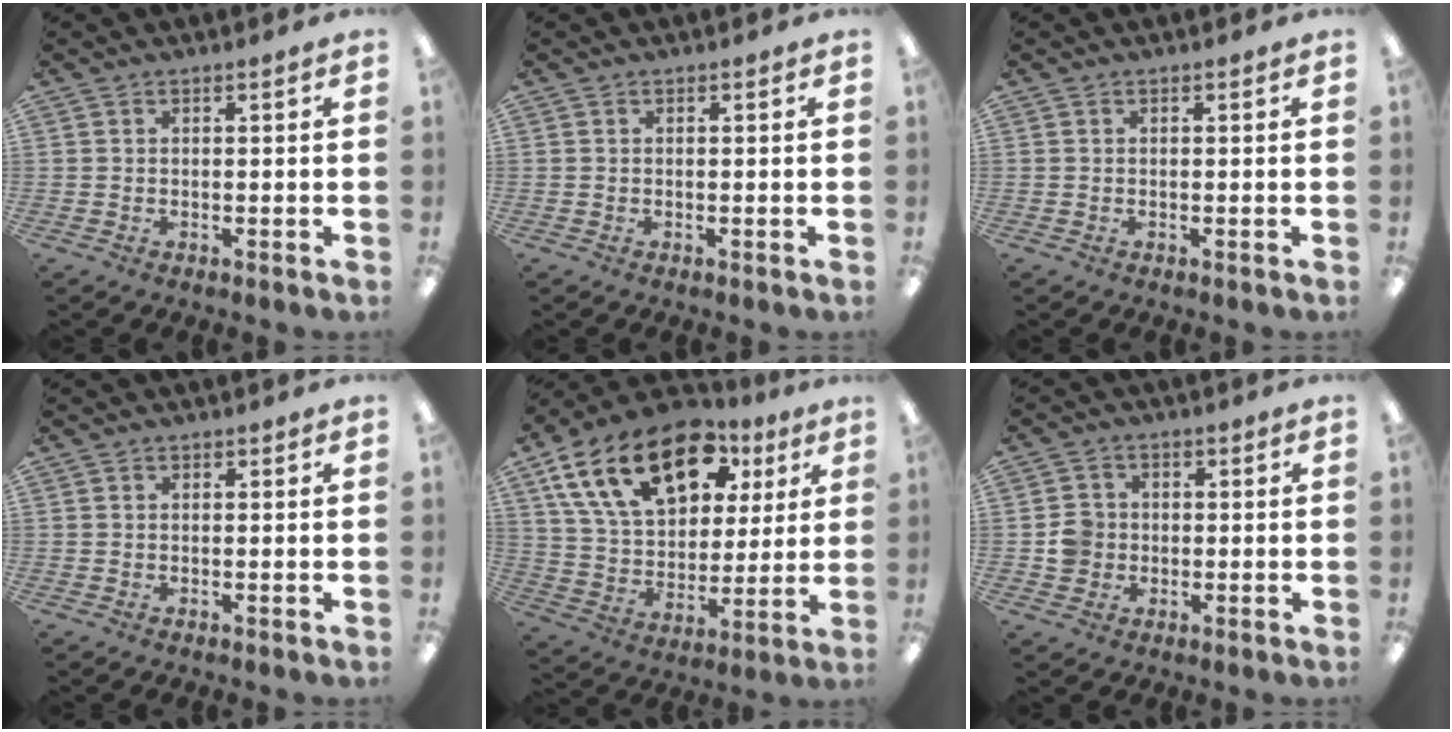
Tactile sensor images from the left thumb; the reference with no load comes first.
{"total": 0.0}
{"total": 0.0}
{"total": 0.0}
{"total": 22.3, "force": [11.5, 13.3, 13.6], "torque": [-0.239, -0.039, 0.206]}
{"total": 5.5, "force": [-0.4, 5.3, 1.3], "torque": [-0.017, 0.011, -0.007]}